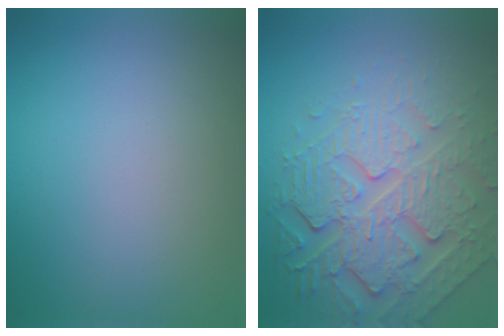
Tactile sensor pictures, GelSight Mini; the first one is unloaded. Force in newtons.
{"total": 7.4, "press": 5.4, "slide": 5.1}